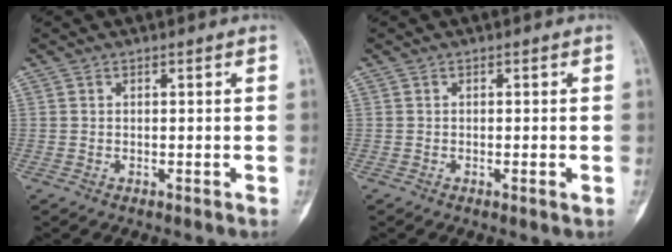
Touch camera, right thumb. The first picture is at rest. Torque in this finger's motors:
{"motor_torque": [-0.34, -0.02, 0.00, 0.18, 0.02]}